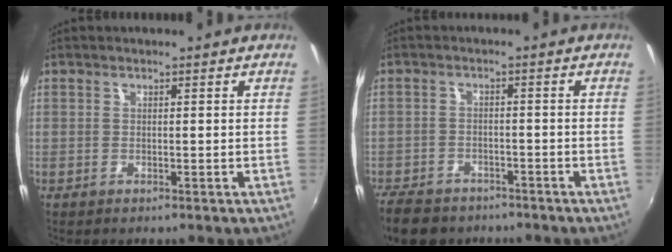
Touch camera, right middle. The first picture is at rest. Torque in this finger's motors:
{"motor_torque": [1.13, -1.01, 0.29, 0.21]}